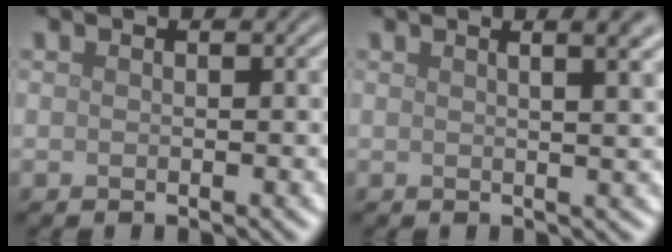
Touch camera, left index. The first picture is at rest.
{"total": 5.7, "force": [2.8, 2.4, 4.3], "torque": [-0.021, 0.039, 0.002]}